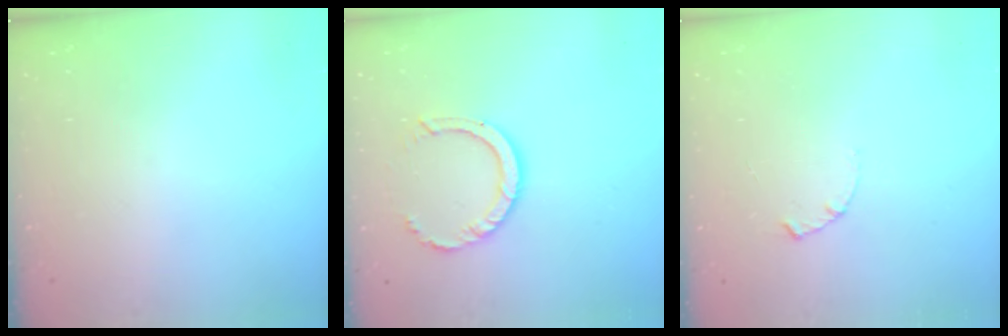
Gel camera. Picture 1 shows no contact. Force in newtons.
{"total": 8.3, "press": 8.2, "slide": 0.6}
{"total": 1.7, "press": 1.6, "slide": 0.3}